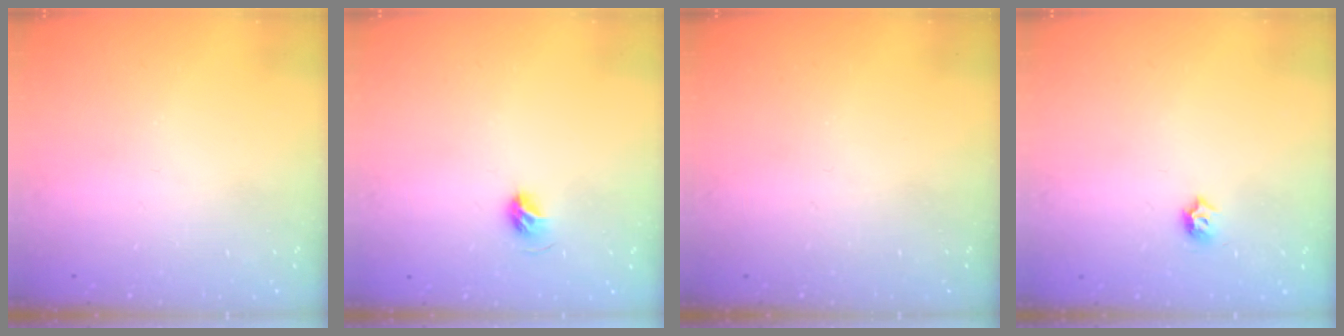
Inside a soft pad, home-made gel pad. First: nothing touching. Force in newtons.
{"total": 5.3, "press": 5.2, "slide": 0.9}
{"total": 0.0}
{"total": 4.0, "press": 3.9, "slide": 0.8}